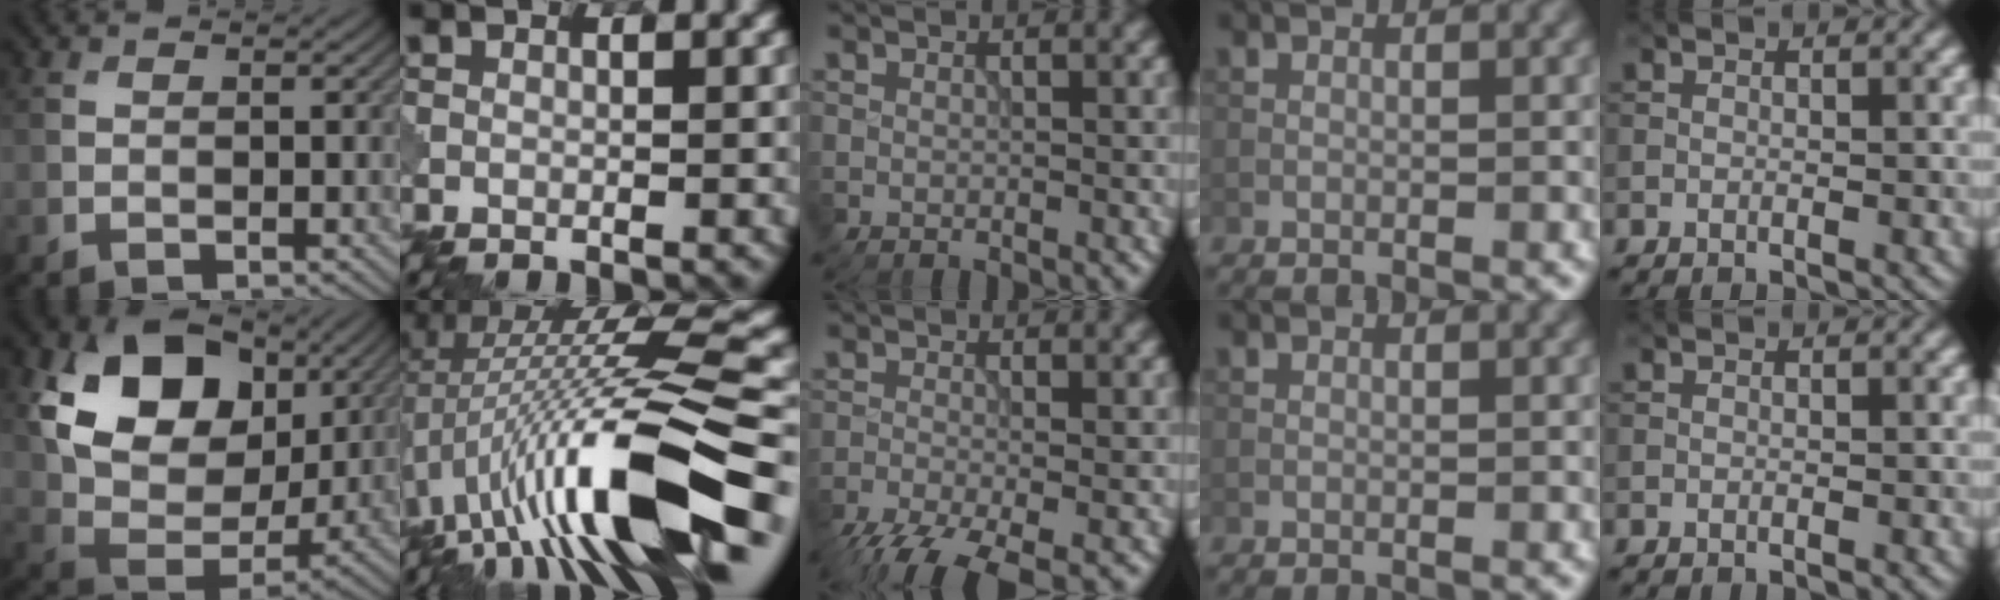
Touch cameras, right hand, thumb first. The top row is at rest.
{"thumb": {"total": 15.3, "force": [5.8, 10.7, 9.4], "torque": [-0.182, -0.004, 0.105]}, "index": {"total": 14.1, "force": [-2.3, 3.8, 13.4], "torque": [-0.233, 0.018, -0.032]}, "middle": {"total": 7.1, "force": [-5.0, 2.0, 4.6], "torque": [-0.091, -0.036, -0.093]}}